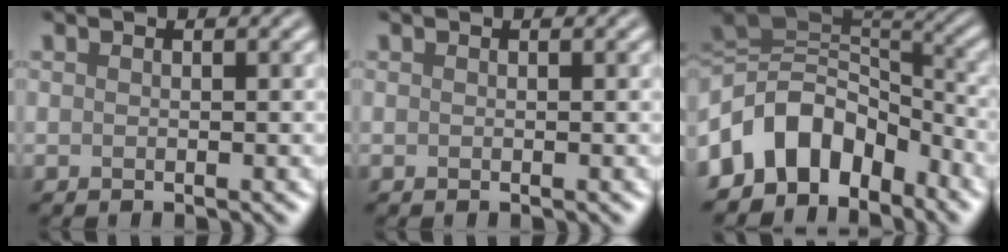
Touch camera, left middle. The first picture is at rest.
{"total": 0.0}
{"total": 9.1, "force": [-4.7, 6.2, 4.7], "torque": [-0.068, 0.018, -0.098]}